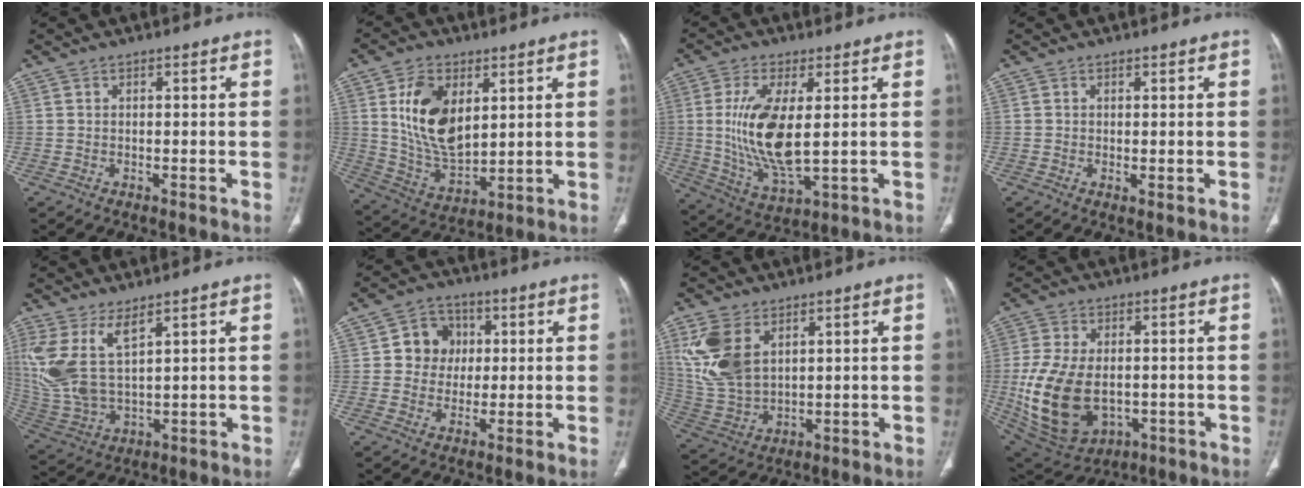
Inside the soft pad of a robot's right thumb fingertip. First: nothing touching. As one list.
[{"total": 14.6, "force": [4.3, 8.7, 10.9], "torque": [-0.180, -0.026, 0.094]}, {"total": 14.0, "force": [1.3, 5.5, 12.8], "torque": [-0.265, -0.024, 0.037]}, {"total": 1.0, "force": [0.0, 0.3, 0.9], "torque": [-0.023, -0.006, 0.001]}, {"total": 12.5, "force": [5.8, 5.4, 9.6], "torque": [-0.218, -0.025, 0.137]}, {"total": 8.0, "force": [1.2, 7.2, 3.0], "torque": [-0.003, 0.007, 0.014]}, {"total": 13.2, "force": [5.2, 8.1, 9.0], "torque": [-0.190, -0.014, 0.121]}, {"total": 18.2, "force": [-2.2, 11.6, 13.8], "torque": [-0.271, -0.009, -0.011]}]